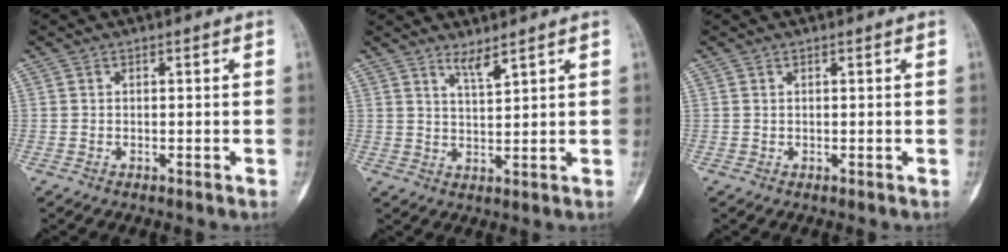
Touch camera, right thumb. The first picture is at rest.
{"total": 2.9, "force": [2.4, 0.1, 1.7], "torque": [-0.029, -0.026, 0.047]}
{"total": 0.0}